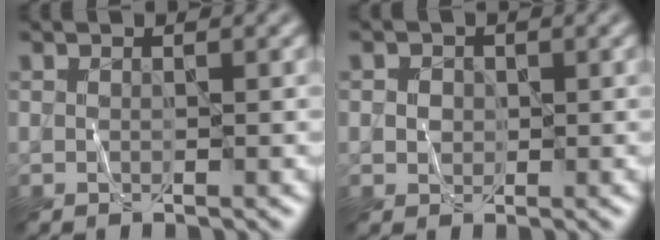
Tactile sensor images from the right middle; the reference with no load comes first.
{"total": 1.5, "force": [0.1, 1.3, 0.6], "torque": [-0.010, 0.002, 0.000]}